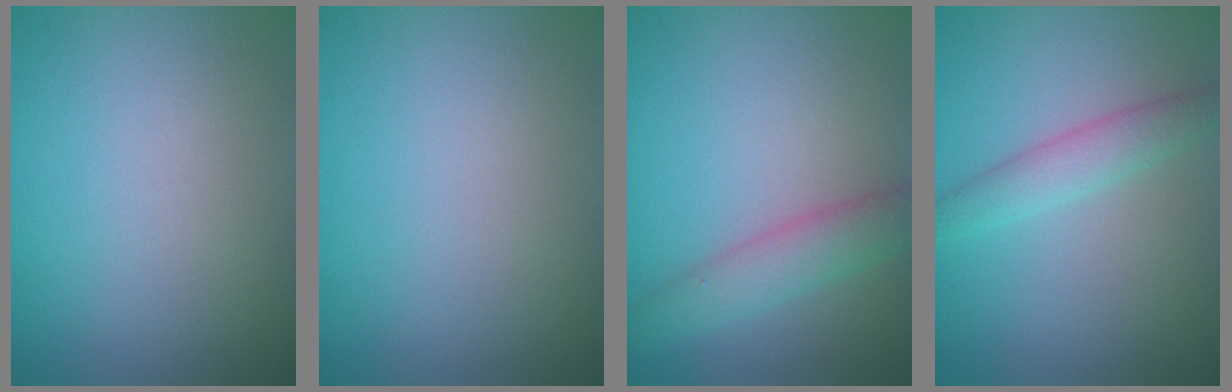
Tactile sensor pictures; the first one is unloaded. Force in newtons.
{"total": 0.0}
{"total": 3.4, "press": 3.4, "slide": 0.0}
{"total": 2.5, "press": 2.5, "slide": 0.0}